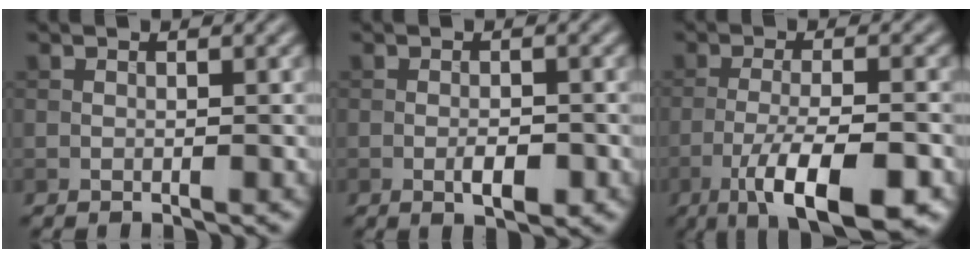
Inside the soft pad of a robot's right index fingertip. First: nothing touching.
{"total": 2.3, "force": [-0.9, 0.9, 1.9], "torque": [-0.031, -0.001, -0.013]}
{"total": 8.7, "force": [-4.5, 2.4, 7.0], "torque": [-0.120, -0.005, -0.075]}